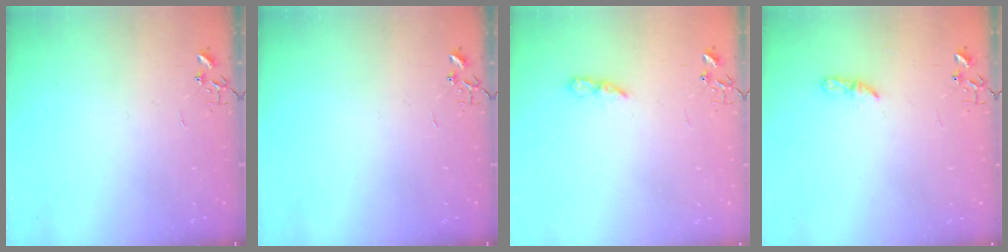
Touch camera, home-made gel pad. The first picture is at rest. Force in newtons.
{"total": 0.0}
{"total": 6.0, "press": 6.0, "slide": 0.2}
{"total": 5.0, "press": 4.9, "slide": 0.6}